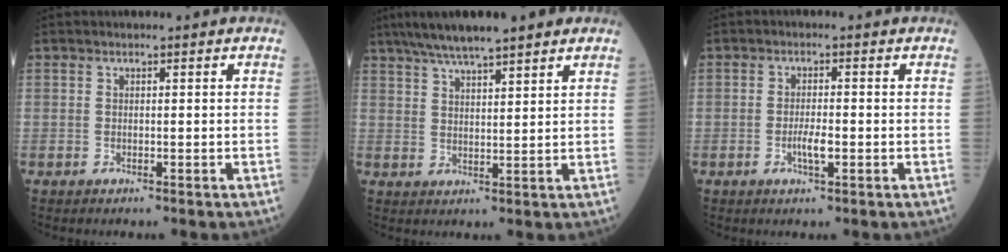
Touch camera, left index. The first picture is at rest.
{"total": 10.4, "force": [8.2, 1.0, 6.2], "torque": [-0.104, 0.031, 0.131]}
{"total": 2.7, "force": [-0.7, 0.5, 2.5], "torque": [-0.051, -0.001, -0.012]}